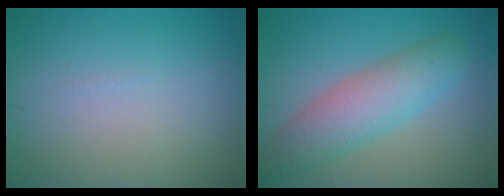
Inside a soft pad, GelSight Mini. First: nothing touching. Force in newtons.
{"total": 5.6, "press": 5.6, "slide": 0.3}